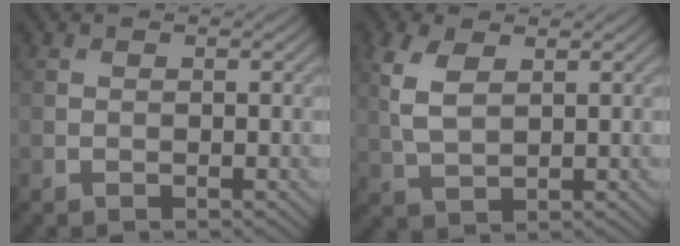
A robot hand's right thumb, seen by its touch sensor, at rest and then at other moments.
{"total": 4.9, "force": [1.7, 2.5, 3.9], "torque": [-0.106, 0.003, 0.037]}